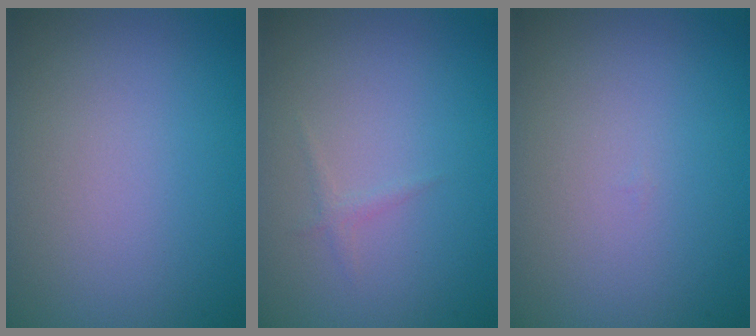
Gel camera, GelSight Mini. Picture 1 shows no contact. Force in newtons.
{"total": 0.6, "press": 0.6, "slide": 0.0}
{"total": 0.0}